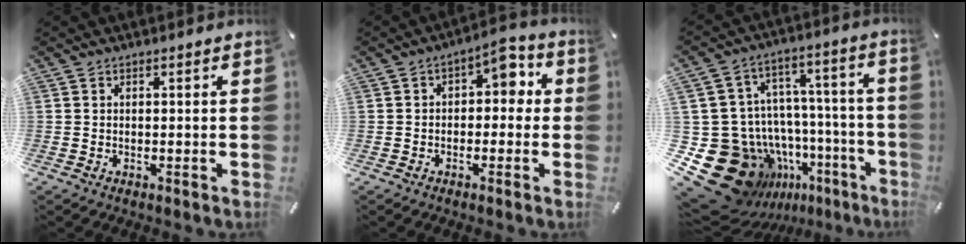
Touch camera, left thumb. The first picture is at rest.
{"total": 5.3, "force": [0.7, 3.5, 3.9], "torque": [-0.057, 0.002, 0.002]}
{"total": 24.1, "force": [-10.7, 18.0, 11.8], "torque": [-0.178, 0.043, -0.118]}